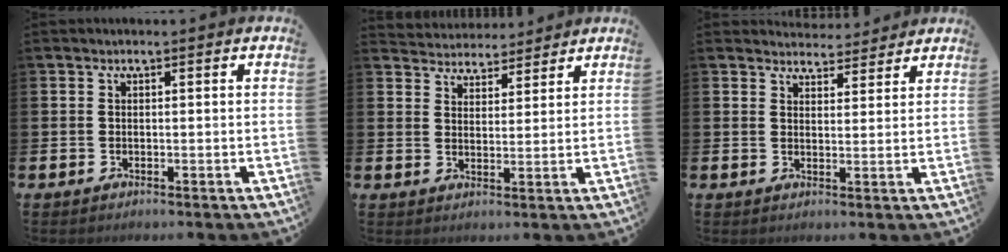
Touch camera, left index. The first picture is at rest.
{"total": 4.1, "force": [4.0, 1.1, -0.6], "torque": [-0.011, -0.020, 0.073]}
{"total": 3.7, "force": [3.6, 0.9, -0.3], "torque": [0.007, -0.020, 0.064]}